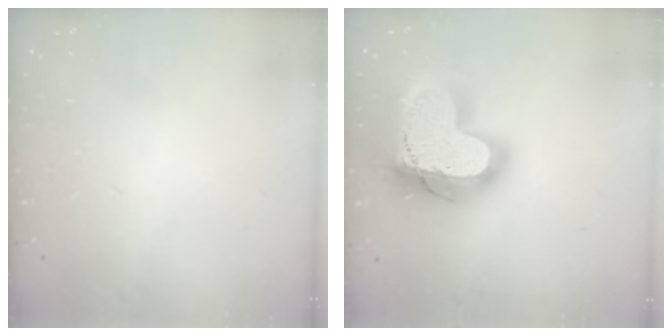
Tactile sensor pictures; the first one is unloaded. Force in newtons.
{"total": 25.8, "press": 25.7, "slide": 1.9}